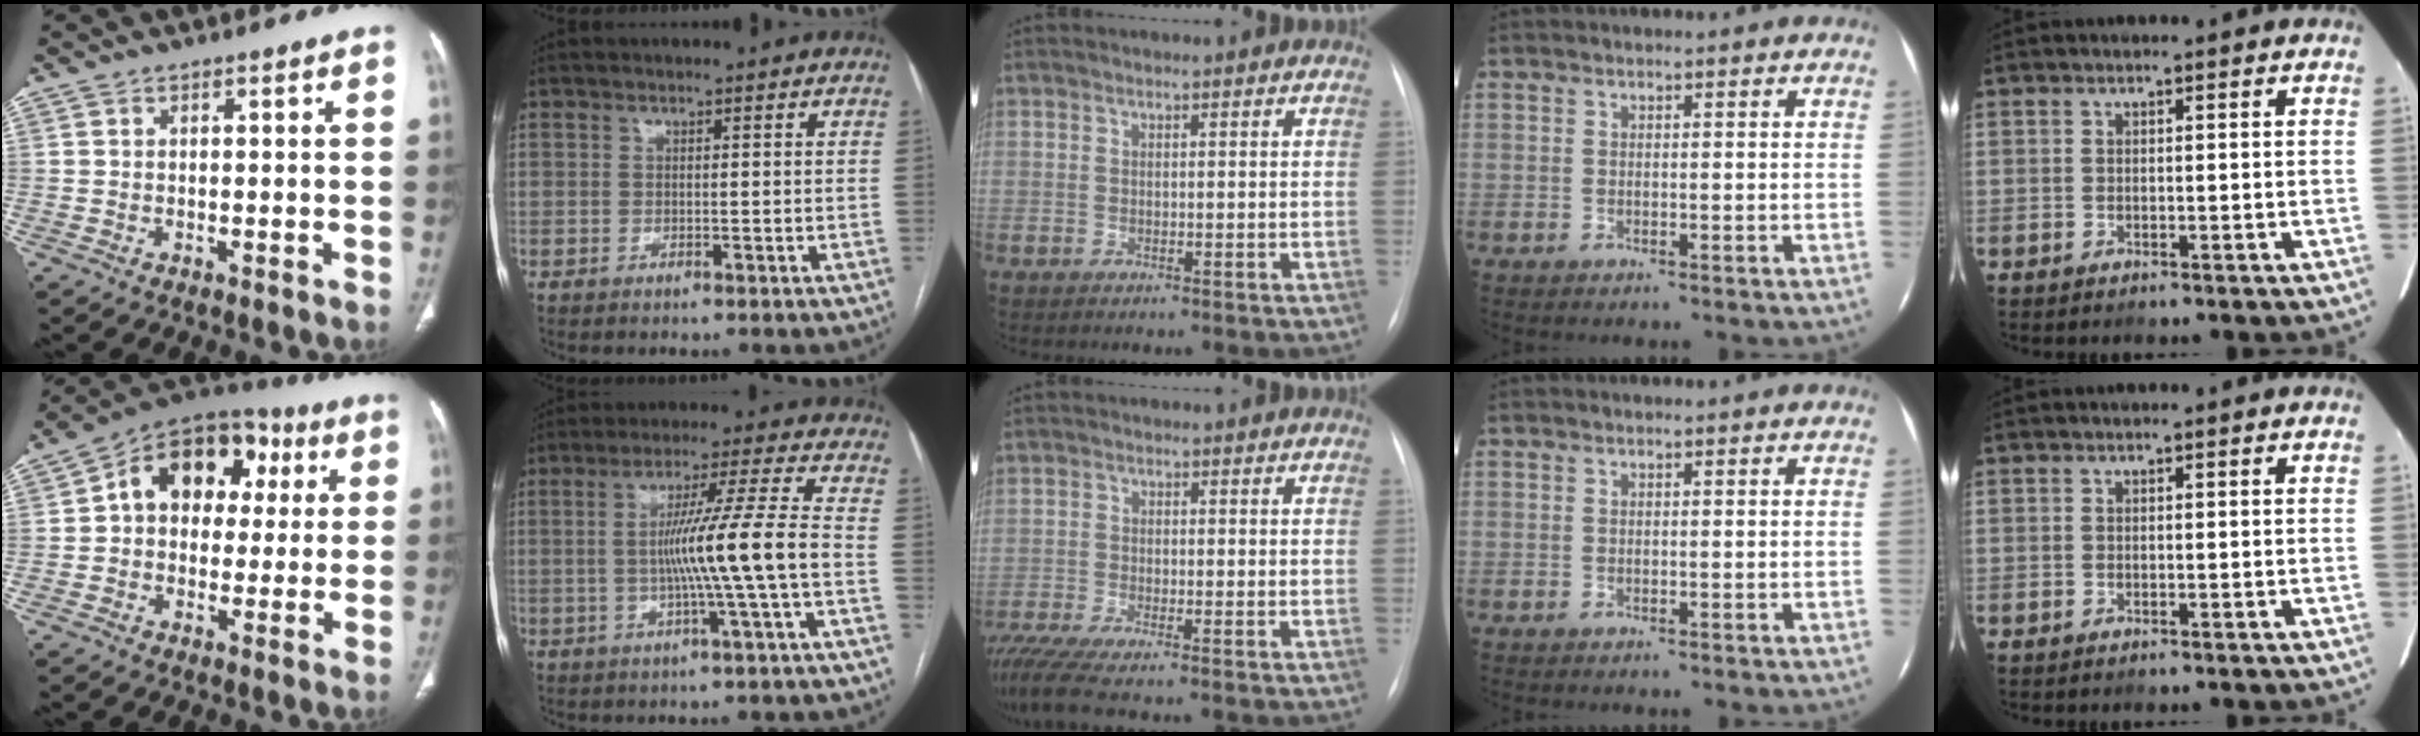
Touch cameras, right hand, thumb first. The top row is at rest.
{"thumb": {"total": 15.7, "force": [3.3, 11.4, 10.2], "torque": [-0.108, 0.030, 0.039]}, "index": {"total": 10.5, "force": [-1.7, -2.0, 10.1], "torque": [-0.174, 0.008, -0.025]}, "middle": {"total": 5.2, "force": [-4.3, -0.4, 2.9], "torque": [-0.053, -0.016, -0.078]}}